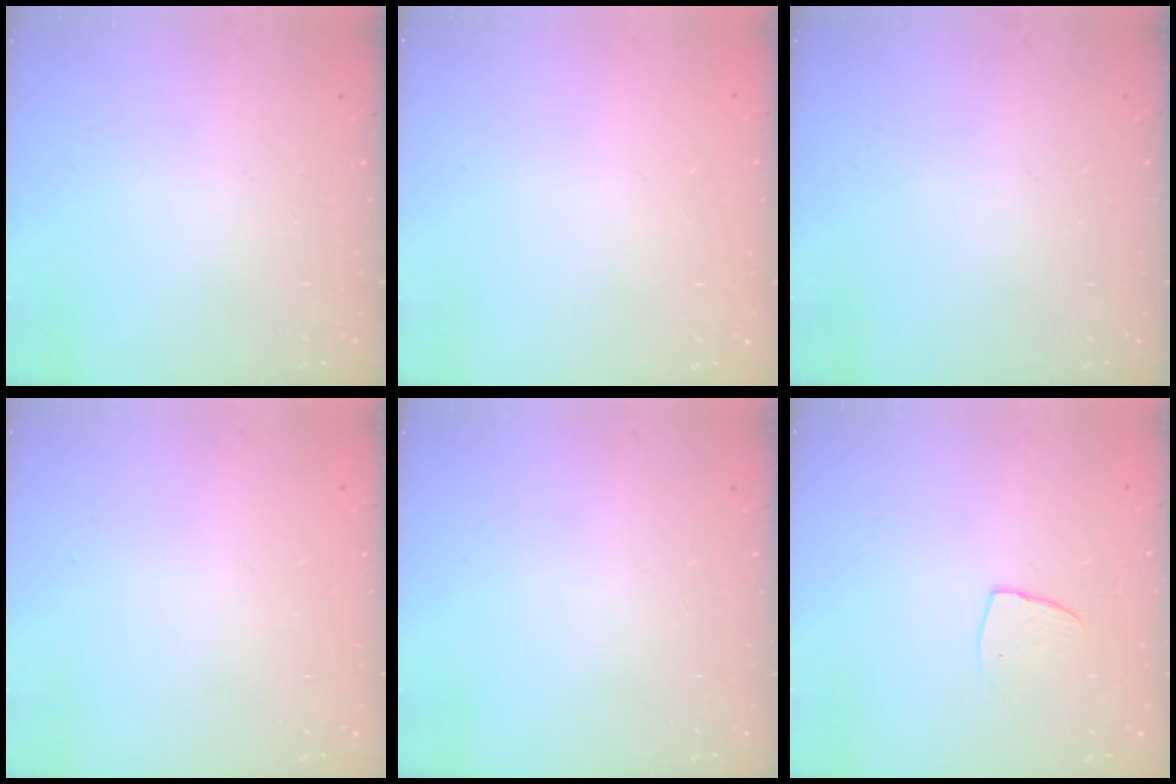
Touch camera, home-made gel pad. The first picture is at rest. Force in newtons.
{"total": 0.0}
{"total": 0.0}
{"total": 0.0}
{"total": 0.0}
{"total": 6.5, "press": 6.5, "slide": 0.5}